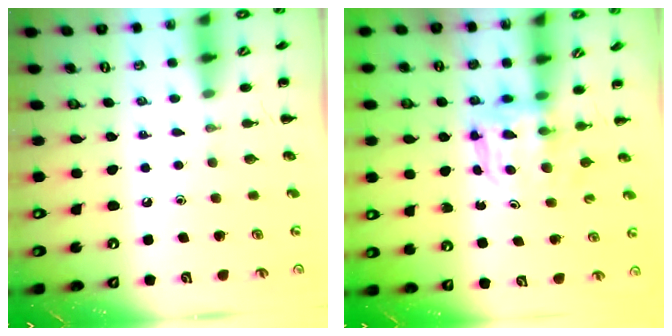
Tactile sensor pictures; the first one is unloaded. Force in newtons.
{"total": 3.8, "press": 3.8, "slide": 0.2}